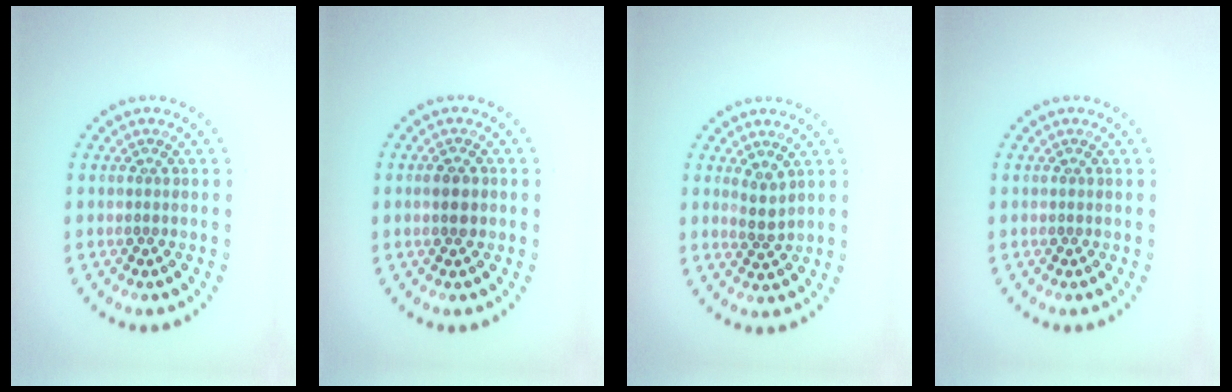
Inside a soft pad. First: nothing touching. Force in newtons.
{"total": 1.6, "press": 1.6, "slide": 0.2}
{"total": 1.6, "press": 1.2, "slide": 1.1}
{"total": 0.0}